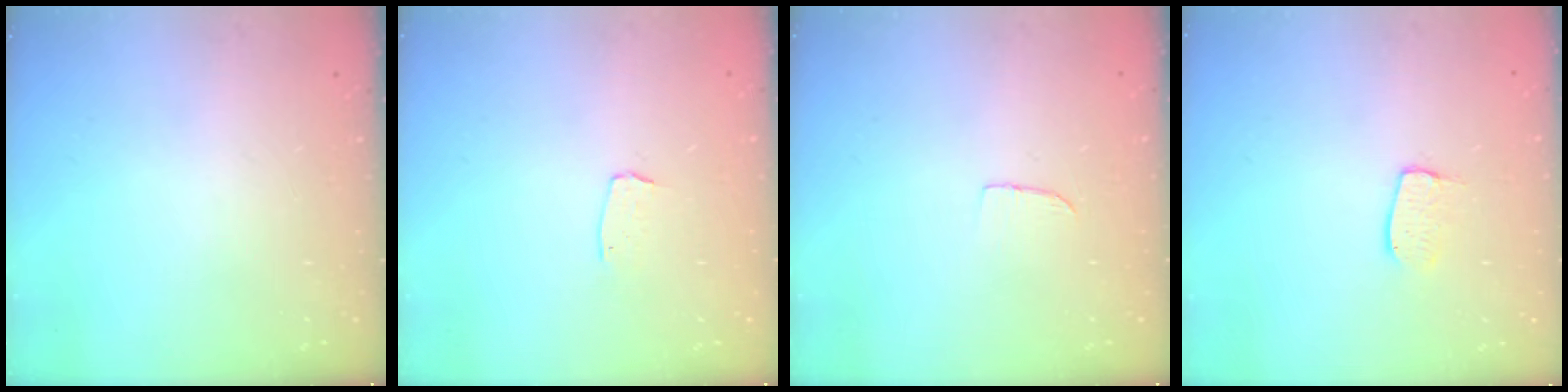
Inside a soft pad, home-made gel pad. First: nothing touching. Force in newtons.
{"total": 4.0, "press": 3.9, "slide": 0.2}
{"total": 4.2, "press": 4.2, "slide": 0.4}
{"total": 6.5, "press": 6.5, "slide": 0.4}